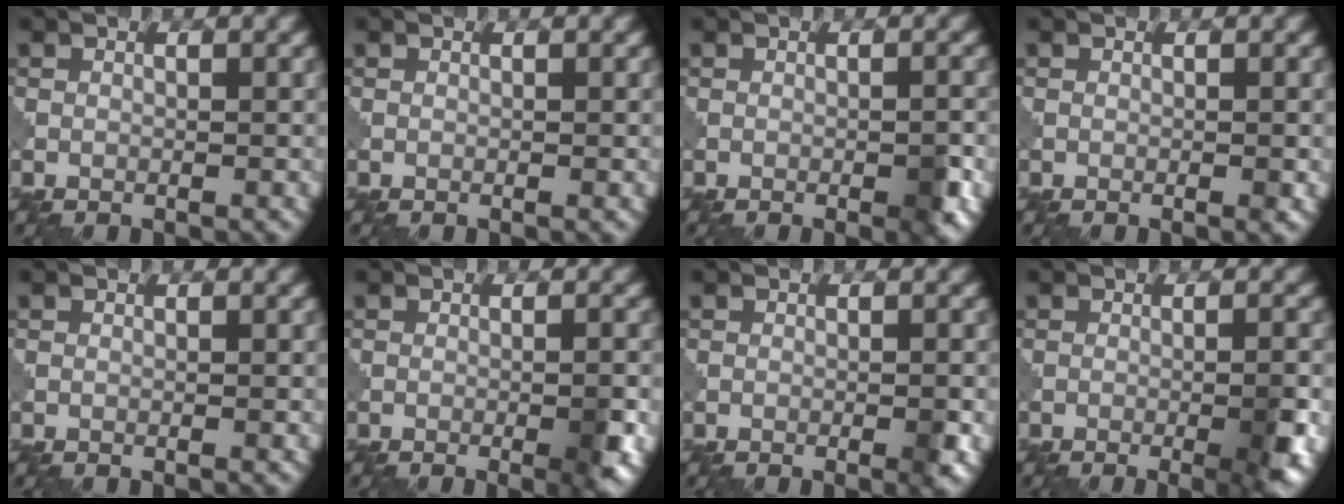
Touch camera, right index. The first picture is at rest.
{"total": 0.0}
{"total": 2.1, "force": [-0.9, 0.5, 1.8], "torque": [-0.029, 0.002, -0.014]}
{"total": 0.7, "force": [-0.2, 0.1, 0.6], "torque": [-0.010, 0.000, -0.002]}
{"total": 0.0}
{"total": 2.9, "force": [-1.1, 0.6, 2.7], "torque": [-0.042, -0.001, -0.016]}
{"total": 1.5, "force": [-0.5, 0.3, 1.4], "torque": [-0.020, 0.000, -0.007]}
{"total": 4.8, "force": [-1.6, 1.2, 4.4], "torque": [-0.065, -0.003, -0.019]}